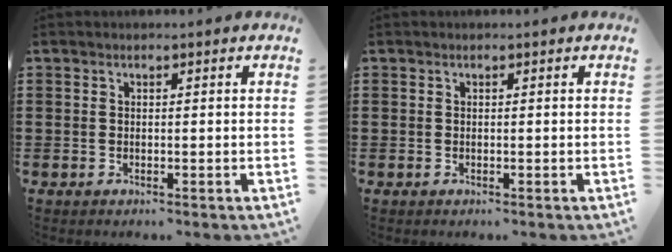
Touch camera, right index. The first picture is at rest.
{"total": 0.0}